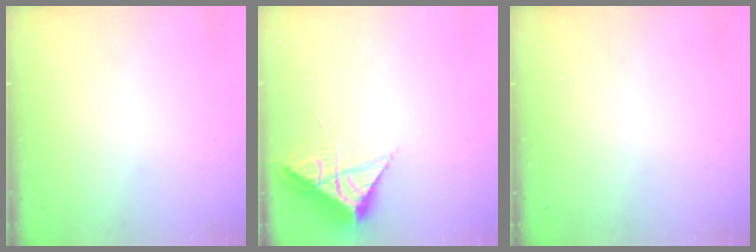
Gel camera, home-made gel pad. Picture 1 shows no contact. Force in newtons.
{"total": 8.5, "press": 8.5, "slide": 0.5}
{"total": 0.0}